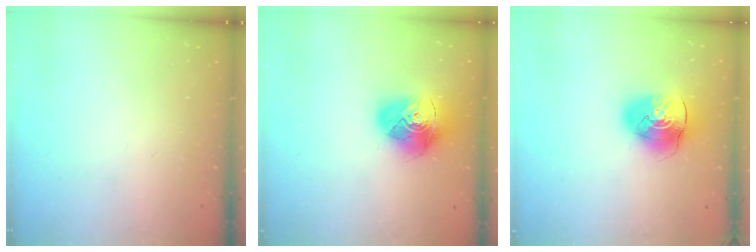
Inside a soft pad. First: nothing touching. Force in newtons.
{"total": 16.4, "press": 16.3, "slide": 1.8}
{"total": 12.6, "press": 12.5, "slide": 1.6}